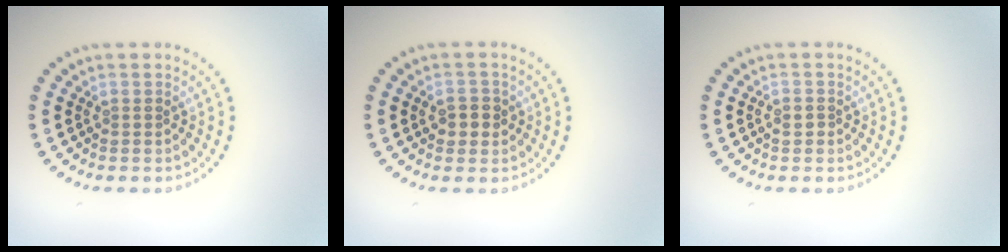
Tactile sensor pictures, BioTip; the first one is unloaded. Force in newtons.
{"total": 1.9, "press": 1.9, "slide": 0.2}
{"total": 0.5, "press": 0.5, "slide": 0.1}